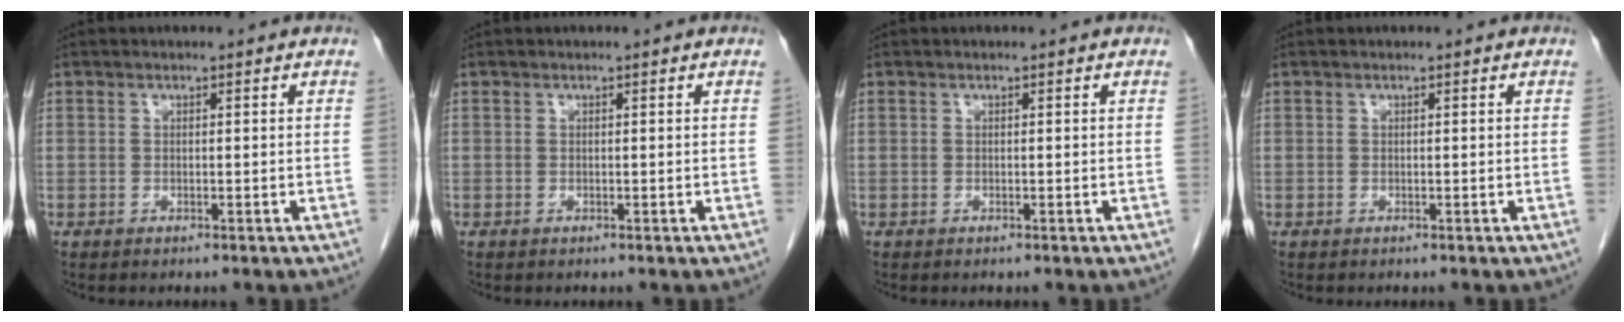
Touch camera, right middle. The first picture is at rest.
{"total": 0.0}
{"total": 0.0}
{"total": 0.0}